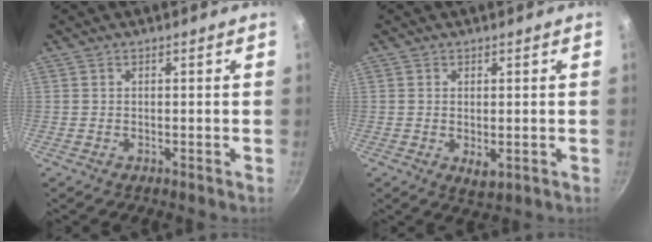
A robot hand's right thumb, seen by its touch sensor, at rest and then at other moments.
{"total": 2.7, "force": [-0.2, 1.5, 2.2], "torque": [-0.036, -0.011, 0.001]}